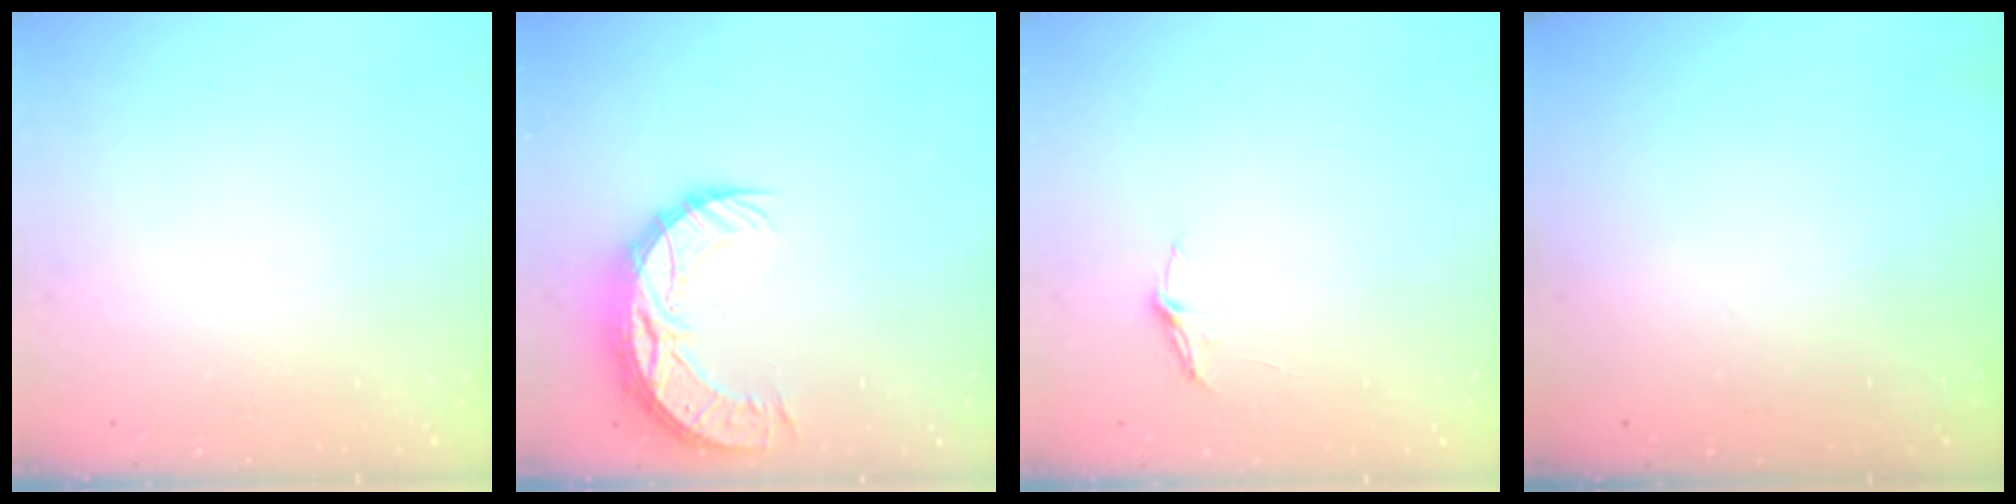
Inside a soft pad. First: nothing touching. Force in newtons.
{"total": 12.2, "press": 12.2, "slide": 0.8}
{"total": 3.7, "press": 3.7, "slide": 0.4}
{"total": 0.0}